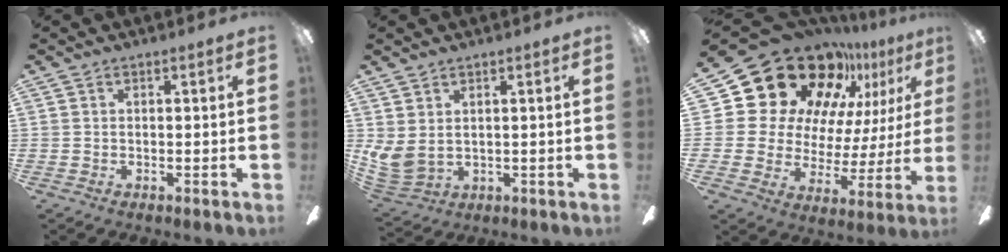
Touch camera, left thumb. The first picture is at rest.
{"total": 5.5, "force": [2.6, 3.6, 3.3], "torque": [-0.086, -0.013, 0.053]}
{"total": 25.6, "force": [18.0, 14.5, 11.0], "torque": [-0.186, -0.133, 0.345]}